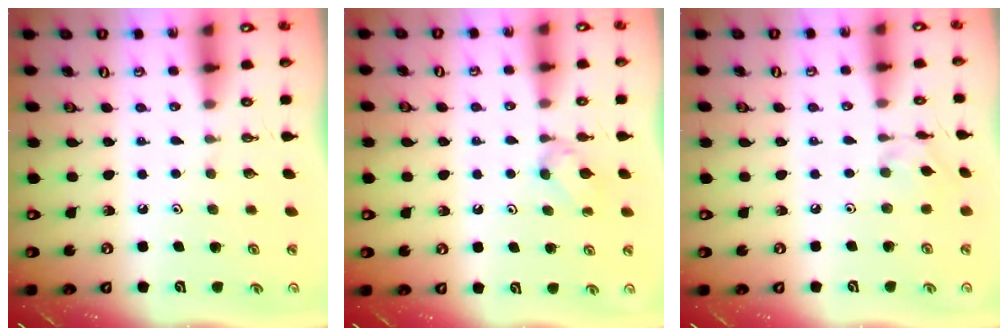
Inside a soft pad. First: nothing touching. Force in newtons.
{"total": 3.1, "press": 3.0, "slide": 0.7}
{"total": 2.1, "press": 2.1, "slide": 0.3}